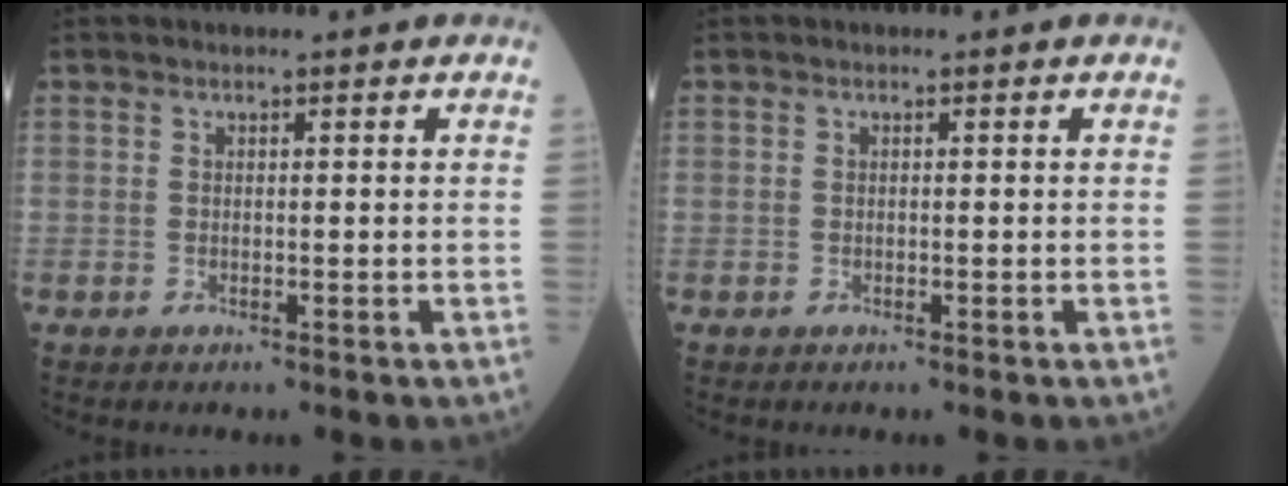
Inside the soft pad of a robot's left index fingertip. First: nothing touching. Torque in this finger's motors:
{"motor_torque": [0.17, -0.06, -0.03, 0.02]}